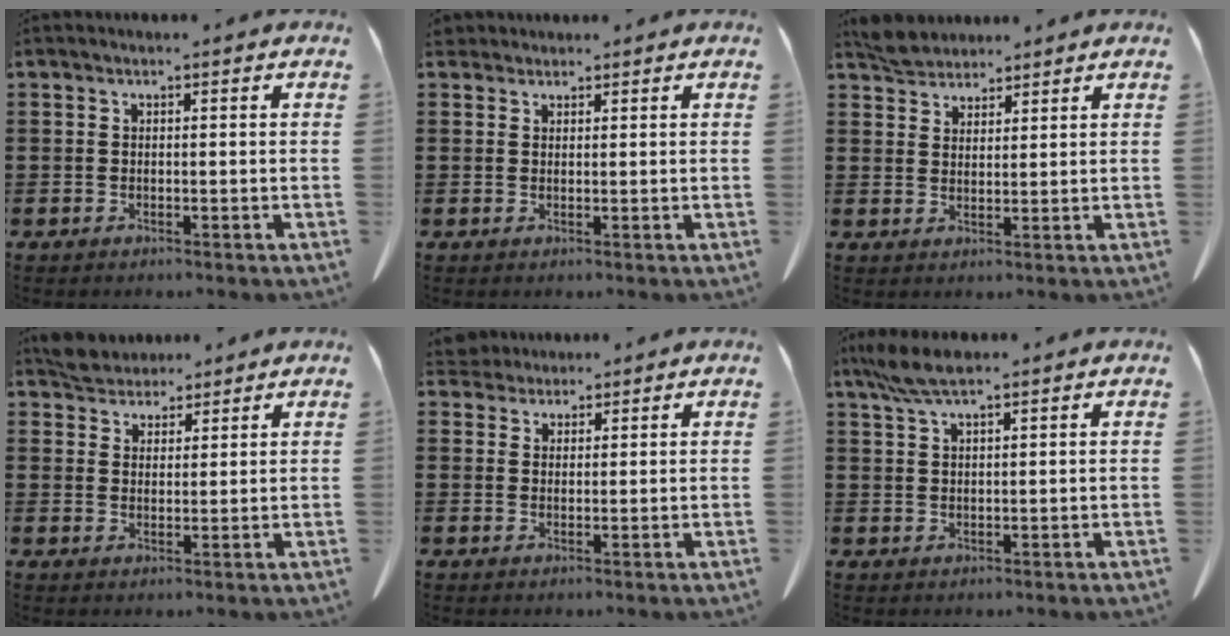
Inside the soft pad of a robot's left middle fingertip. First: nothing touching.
{"total": 1.8, "force": [1.6, 0.8, 0.3], "torque": [-0.012, 0.004, 0.032]}
{"total": 3.8, "force": [3.5, 1.2, 0.6], "torque": [-0.023, 0.000, 0.069]}
{"total": 4.2, "force": [3.9, 1.4, 0.3], "torque": [-0.020, -0.005, 0.077]}
{"total": 2.8, "force": [2.7, 0.9, 0.0], "torque": [-0.009, -0.002, 0.053]}
{"total": 5.2, "force": [3.9, 0.7, 3.4], "torque": [-0.075, -0.003, 0.072]}